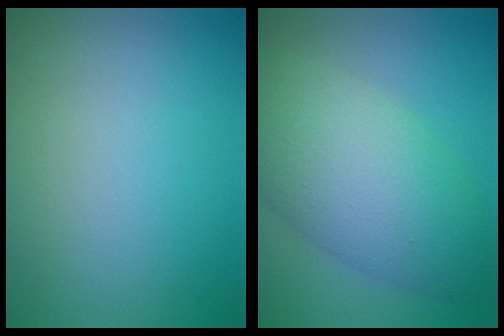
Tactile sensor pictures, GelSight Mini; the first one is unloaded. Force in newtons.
{"total": 8.1, "press": 8.1, "slide": 0.2}